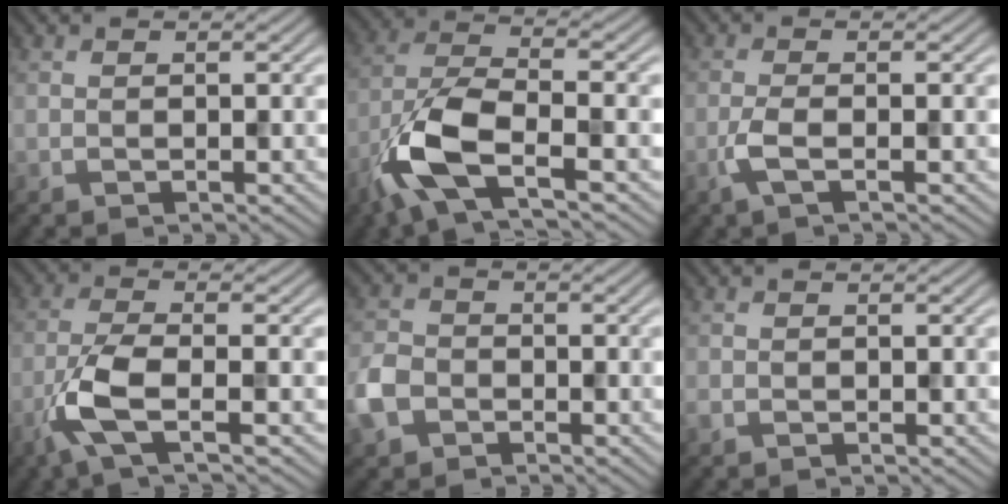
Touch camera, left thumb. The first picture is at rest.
{"total": 9.9, "force": [-4.8, 3.7, 7.9], "torque": [-0.173, -0.004, -0.108]}
{"total": 2.8, "force": [-1.1, 0.6, 2.5], "torque": [-0.057, 0.003, -0.030]}
{"total": 6.5, "force": [-2.7, 1.7, 5.6], "torque": [-0.126, 0.000, -0.067]}
{"total": 4.6, "force": [-2.2, 3.5, 2.1], "torque": [-0.059, -0.003, -0.056]}
{"total": 0.8, "force": [-0.4, 0.6, 0.3], "torque": [-0.009, -0.003, -0.009]}